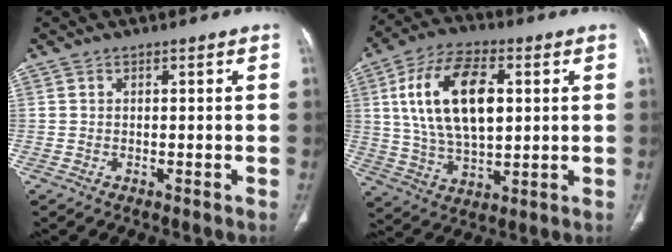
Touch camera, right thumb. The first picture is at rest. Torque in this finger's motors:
{"motor_torque": [-0.69, 2.65, 1.17, 1.12, 0.57]}